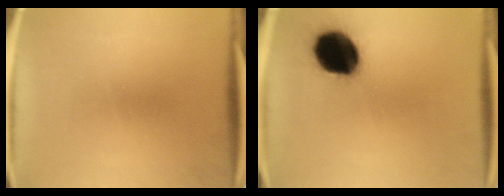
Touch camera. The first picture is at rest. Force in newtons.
{"total": 18.2}